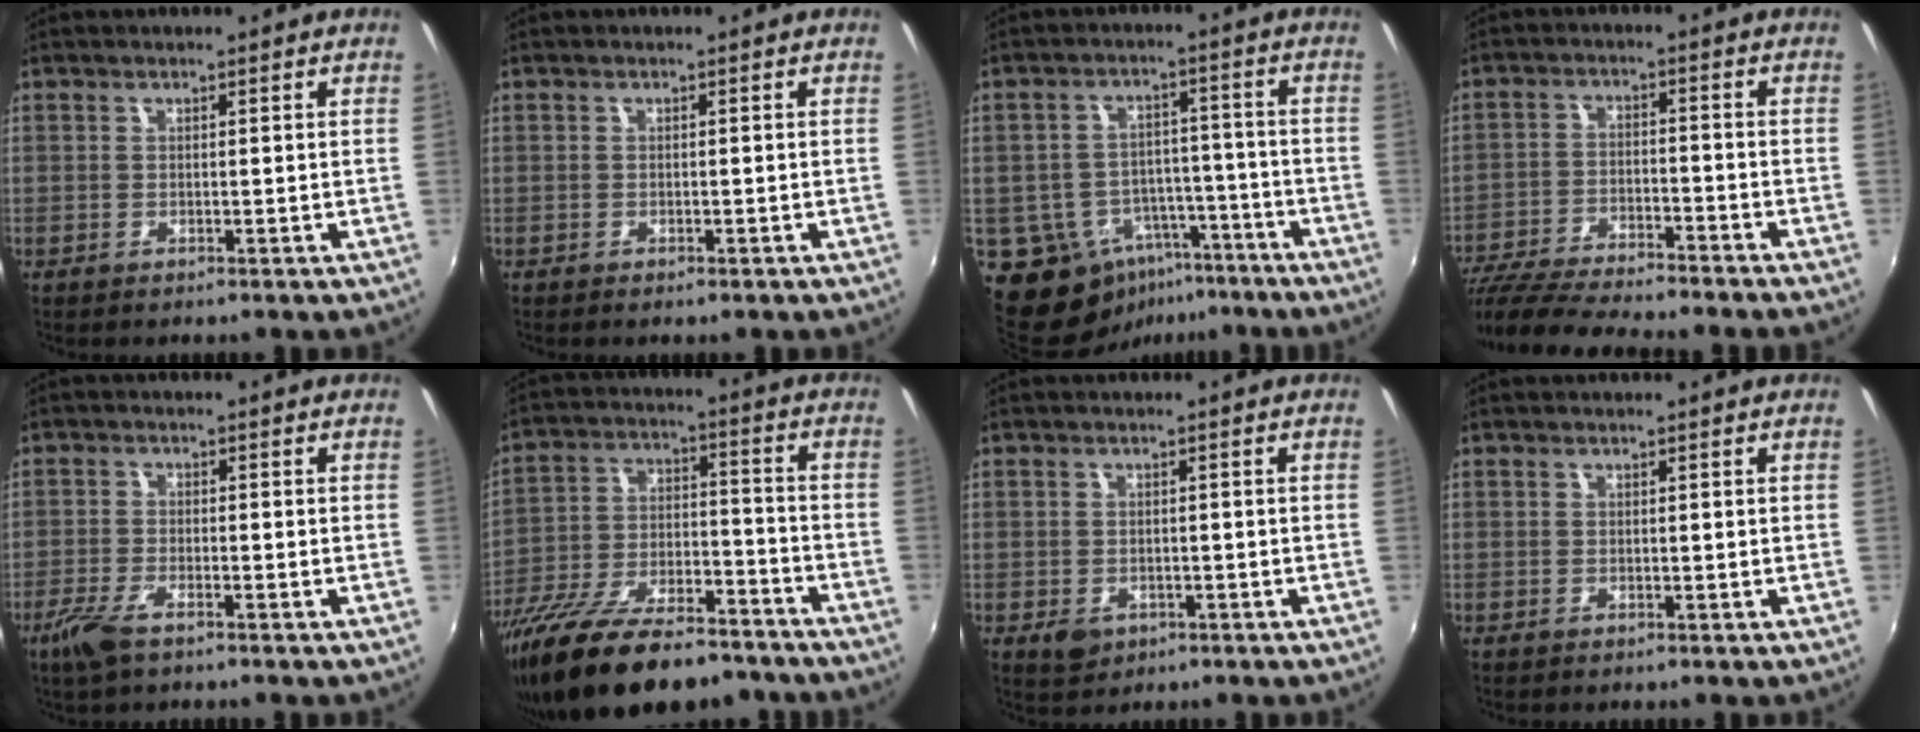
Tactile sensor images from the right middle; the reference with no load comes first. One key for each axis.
{"total": 0.7, "fx": -0.5, "fy": 0.3, "fz": 0.3, "tx": -0.007, "ty": -0.002, "tz": -0.008}
{"total": 10.9, "fx": -6.6, "fy": 7.9, "fz": 3.7, "tx": -0.079, "ty": 0.021, "tz": -0.075}
{"total": 17.2, "fx": -15.1, "fy": 1.6, "fz": 8.0, "tx": -0.166, "ty": -0.034, "tz": -0.249}
{"total": 5.1, "fx": -3.5, "fy": 1.4, "fz": 3.4, "tx": -0.090, "ty": -0.011, "tz": -0.071}
{"total": 22.4, "fx": -16.7, "fy": 8.0, "fz": 12.5, "tx": -0.232, "ty": -0.023, "tz": -0.260}
{"total": 3.4, "fx": -1.5, "fy": 2.6, "fz": 1.6, "tx": -0.030, "ty": -0.005, "tz": -0.017}
{"total": 0.0}